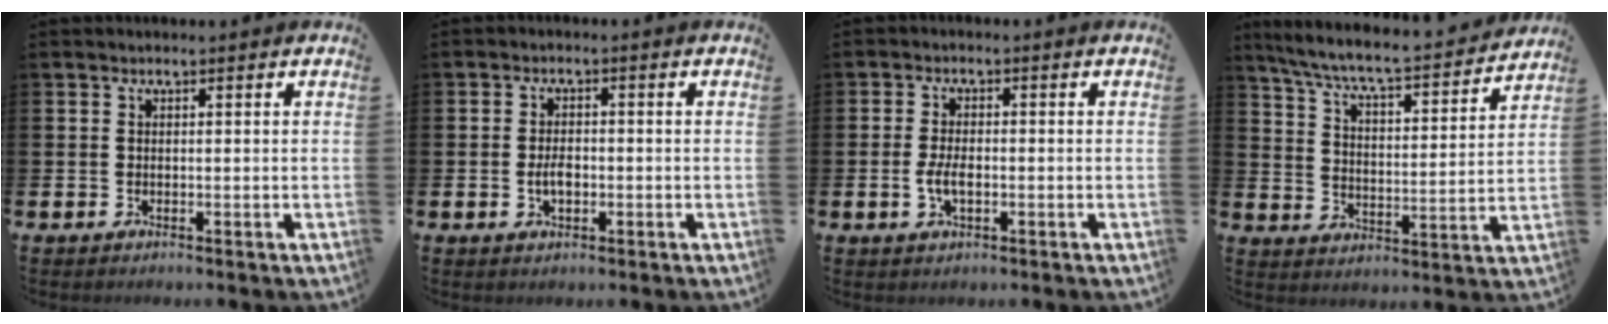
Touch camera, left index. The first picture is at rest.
{"total": 2.7, "force": [-0.4, 1.5, 2.2], "torque": [-0.027, -0.002, -0.012]}
{"total": 3.1, "force": [-0.6, 1.5, 2.7], "torque": [-0.045, 0.000, -0.011]}
{"total": 7.1, "force": [6.5, 0.6, 2.7], "torque": [-0.086, -0.049, 0.108]}